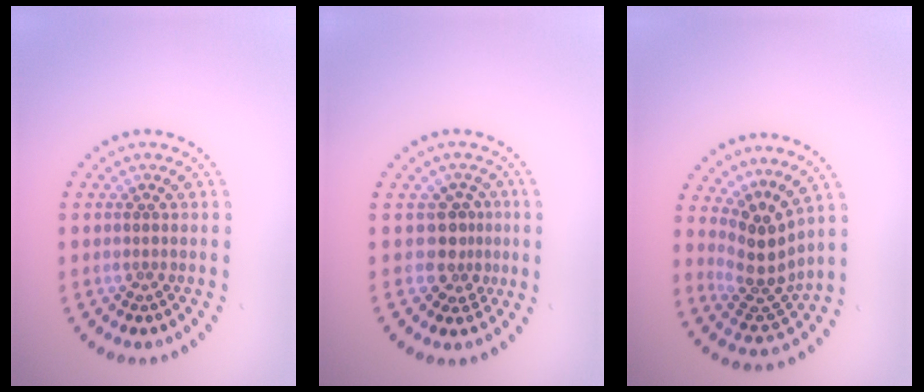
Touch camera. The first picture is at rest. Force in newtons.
{"total": 2.6, "press": 1.9, "slide": 1.7}
{"total": 3.8, "press": 2.9, "slide": 2.5}